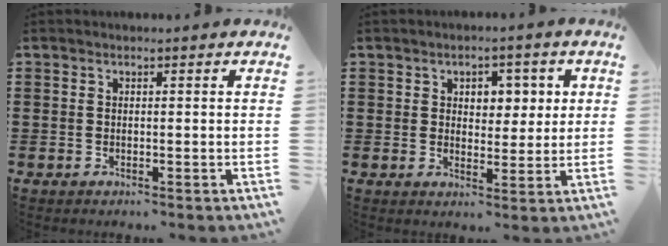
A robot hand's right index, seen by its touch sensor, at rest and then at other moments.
{"total": 3.9, "force": [1.5, 2.9, 2.1], "torque": [-0.028, 0.004, 0.017]}